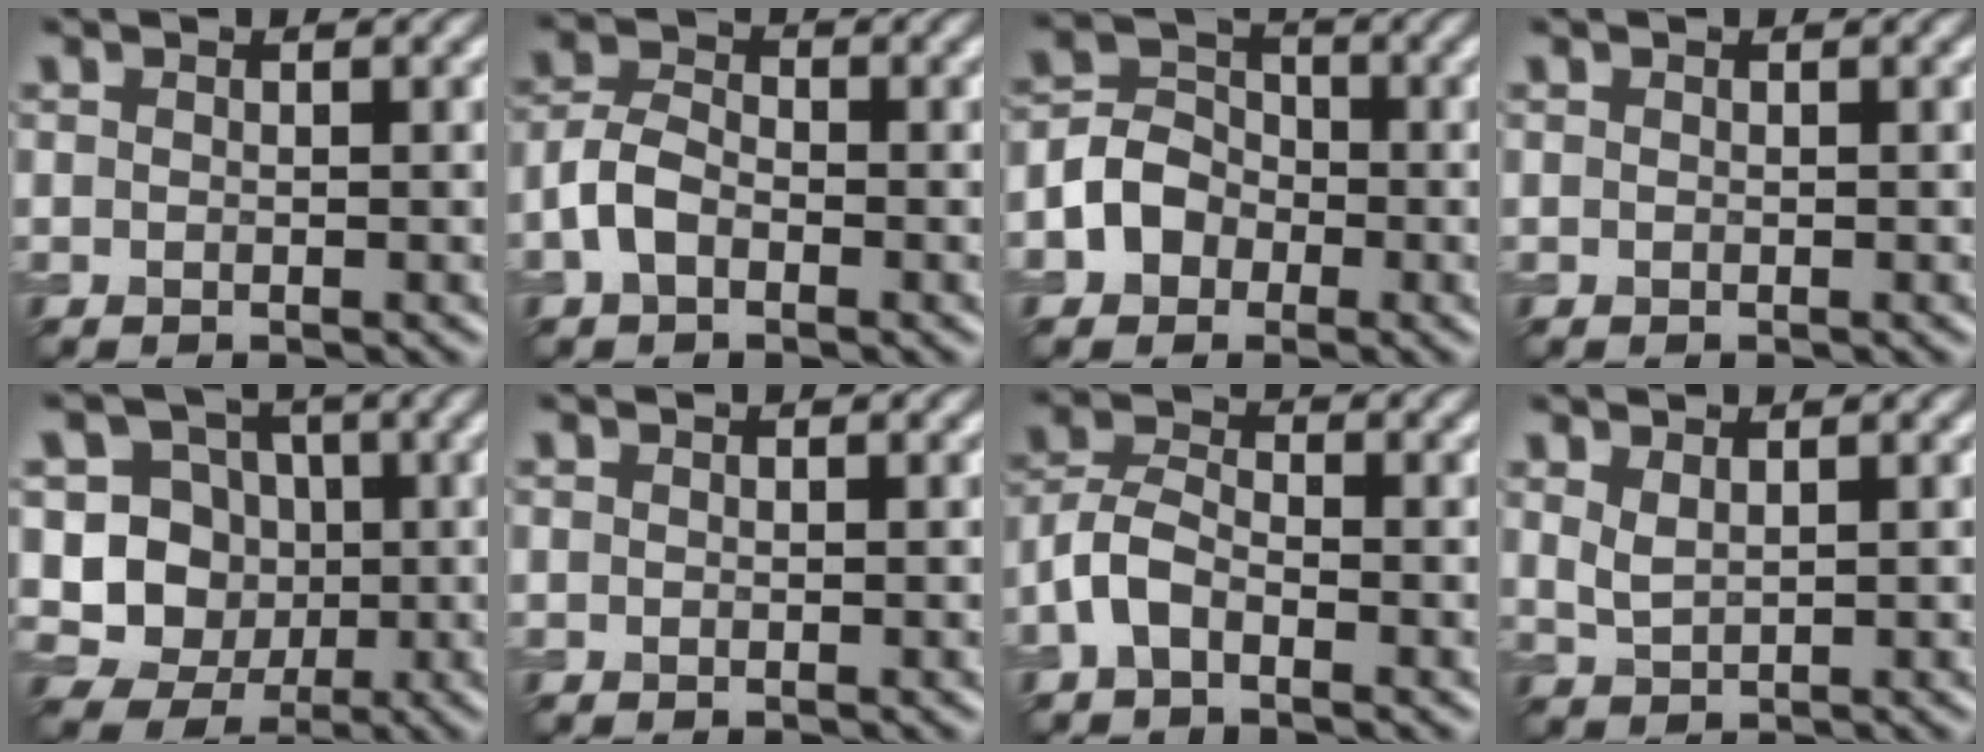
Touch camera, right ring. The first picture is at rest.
{"total": 2.9, "force": [-1.3, 1.7, 1.9], "torque": [-0.036, 0.008, -0.035]}
{"total": 4.0, "force": [-1.4, 3.4, 1.6], "torque": [-0.012, 0.006, -0.038]}
{"total": 0.0}
{"total": 7.6, "force": [-0.2, 7.1, 2.5], "torque": [-0.039, 0.013, -0.027]}
{"total": 0.0}
{"total": 3.1, "force": [-1.6, 1.6, 2.1], "torque": [-0.043, 0.008, -0.044]}
{"total": 1.5, "force": [1.0, 0.5, 1.0], "torque": [-0.026, -0.003, 0.026]}